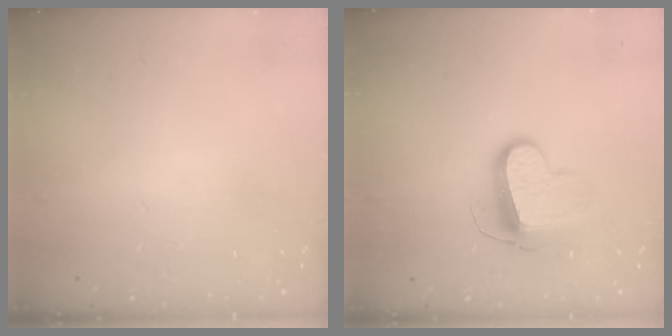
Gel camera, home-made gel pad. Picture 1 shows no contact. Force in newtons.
{"total": 10.7, "press": 10.7, "slide": 0.5}